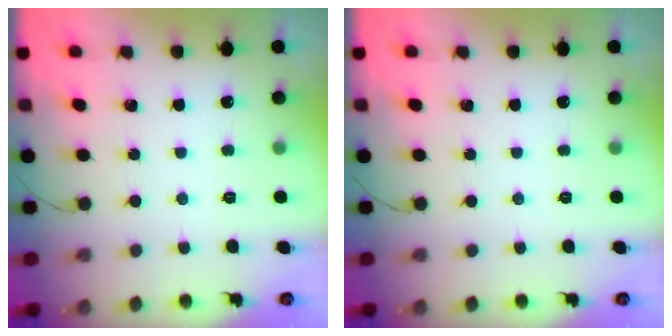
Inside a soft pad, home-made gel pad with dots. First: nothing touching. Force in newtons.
{"total": 0.0}